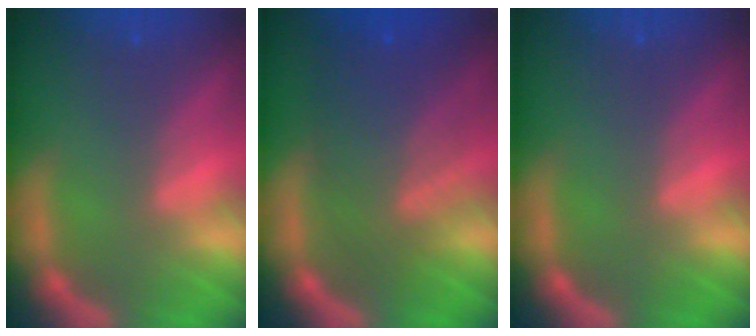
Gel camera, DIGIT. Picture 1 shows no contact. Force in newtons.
{"total": 8.0}
{"total": 0.0}